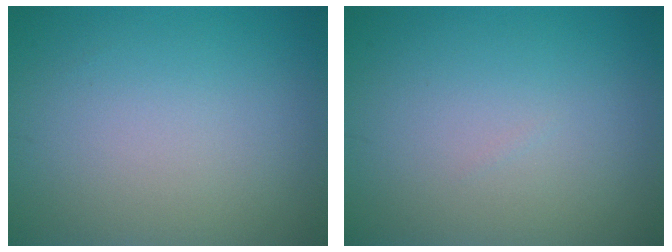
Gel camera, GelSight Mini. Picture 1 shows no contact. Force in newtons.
{"total": 0.0}